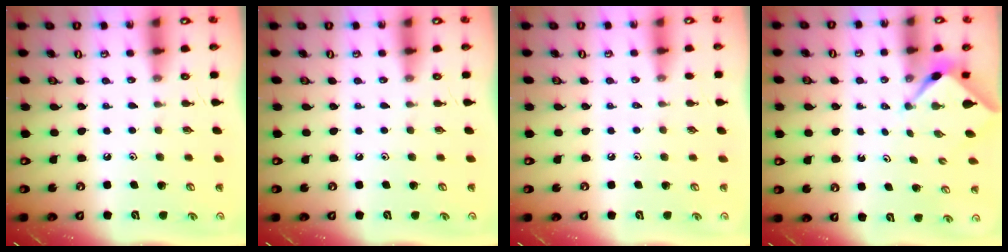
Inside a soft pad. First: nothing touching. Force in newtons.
{"total": 0.0}
{"total": 2.0, "press": 2.0, "slide": 0.4}
{"total": 2.1, "press": 2.1, "slide": 0.2}